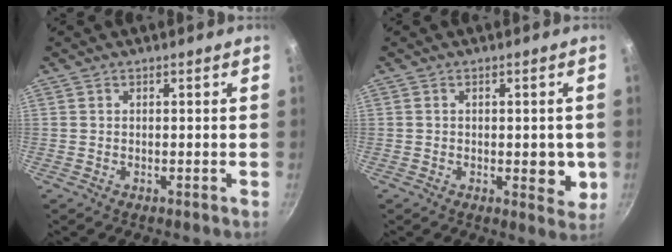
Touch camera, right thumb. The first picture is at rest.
{"total": 5.5, "force": [-0.6, 2.8, 4.8], "torque": [-0.041, -0.007, -0.007]}